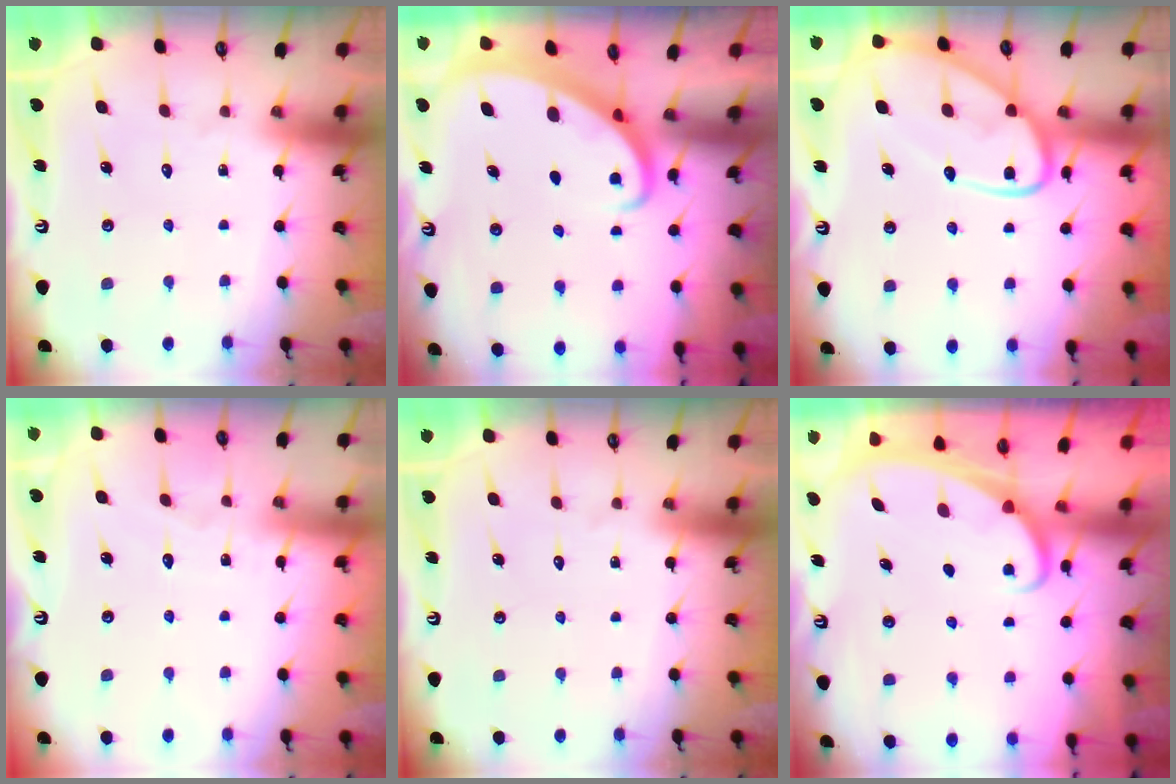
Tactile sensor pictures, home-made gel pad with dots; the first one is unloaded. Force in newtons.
{"total": 2.5, "press": 2.5, "slide": 0.2}
{"total": 12.6, "press": 12.5, "slide": 1.2}
{"total": 2.9, "press": 2.9, "slide": 0.3}
{"total": 0.0}
{"total": 2.3, "press": 2.3, "slide": 0.4}